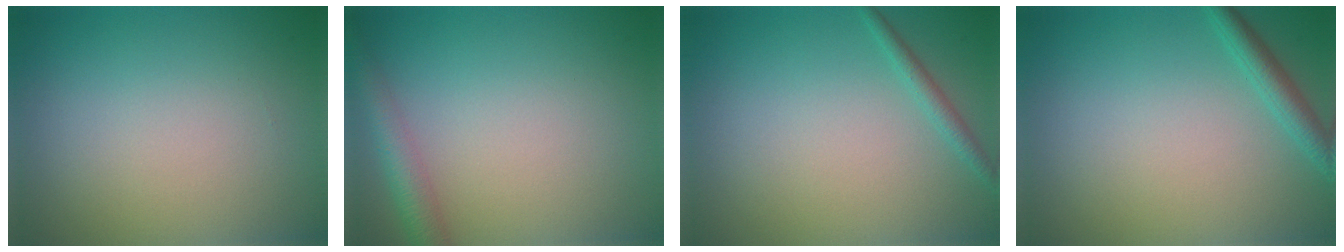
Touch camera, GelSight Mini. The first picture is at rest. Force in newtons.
{"total": 3.0, "press": 3.0, "slide": 0.1}
{"total": 1.2, "press": 1.2, "slide": 0.0}
{"total": 2.1, "press": 2.1, "slide": 0.1}